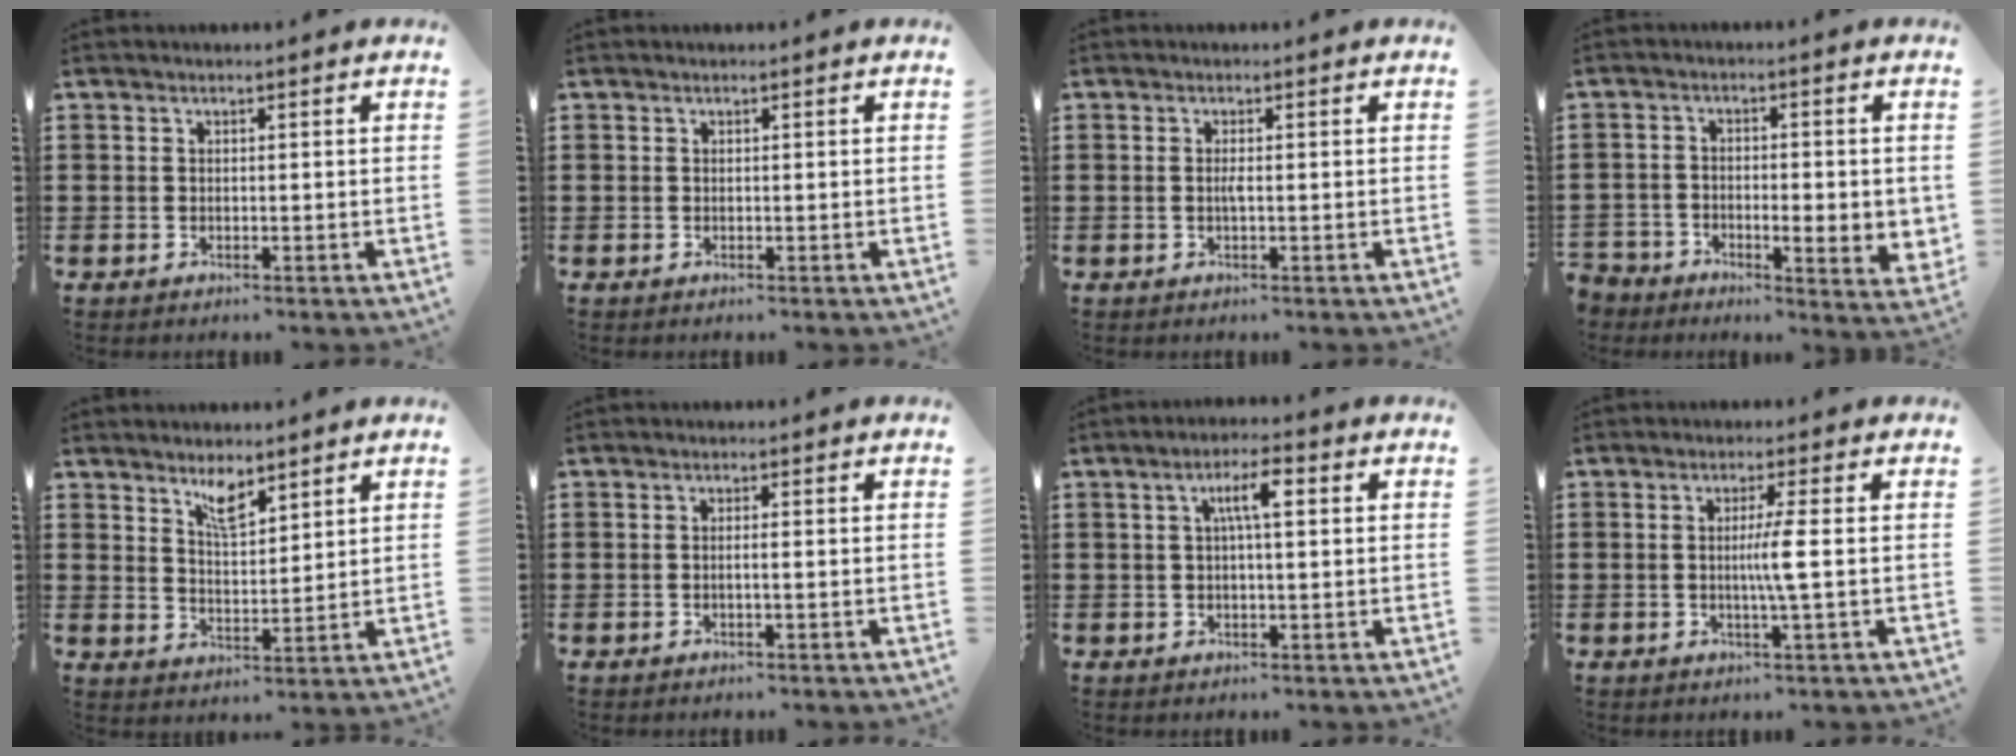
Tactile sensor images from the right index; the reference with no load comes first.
{"total": 0.0}
{"total": 1.2, "force": [-0.2, -0.1, 1.1], "torque": [-0.030, -0.007, -0.007]}
{"total": 4.1, "force": [-2.0, 2.2, 2.8], "torque": [-0.052, 0.007, -0.039]}
{"total": 4.4, "force": [3.4, 1.1, 2.5], "torque": [-0.049, -0.005, 0.060]}
{"total": 0.8, "force": [-0.3, -0.2, 0.8], "torque": [-0.014, -0.005, -0.005]}
{"total": 4.6, "force": [0.9, 1.1, 4.3], "torque": [-0.086, 0.011, 0.011]}
{"total": 4.1, "force": [0.0, -0.7, 4.0], "torque": [-0.072, -0.010, -0.006]}